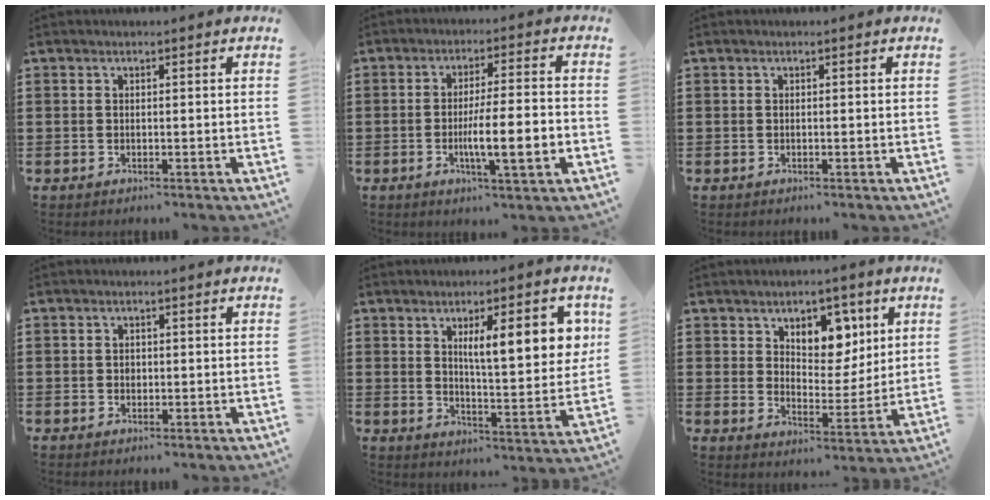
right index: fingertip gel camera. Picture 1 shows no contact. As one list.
[{"total": 8.1, "force": [-2.2, 1.0, 7.7], "torque": [-0.134, -0.009, -0.039]}, {"total": 0.0}, {"total": 0.8, "force": [0.0, 0.6, 0.4], "torque": [-0.011, 0.001, 0.001]}, {"total": 10.3, "force": [3.6, 2.9, 9.2], "torque": [-0.147, -0.004, 0.054]}, {"total": 6.5, "force": [4.0, 4.4, 2.6], "torque": [-0.052, -0.006, 0.067]}]